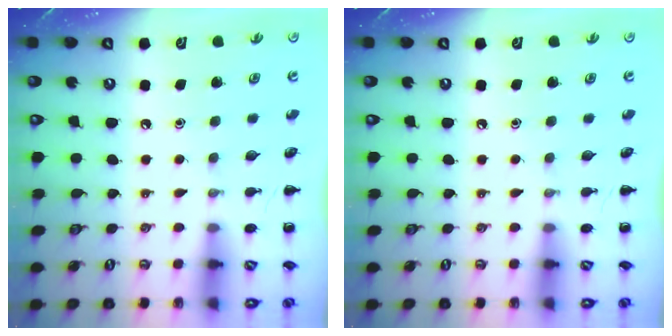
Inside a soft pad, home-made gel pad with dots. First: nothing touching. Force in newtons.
{"total": 0.0}